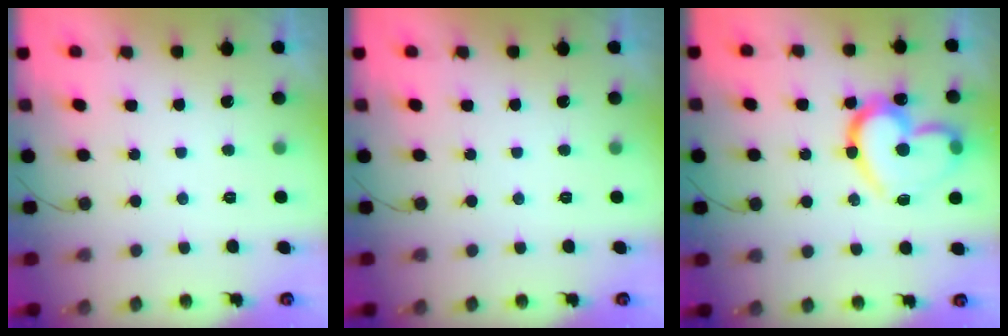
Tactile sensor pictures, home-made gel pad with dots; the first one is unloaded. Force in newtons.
{"total": 0.0}
{"total": 19.5, "press": 19.5, "slide": 1.5}